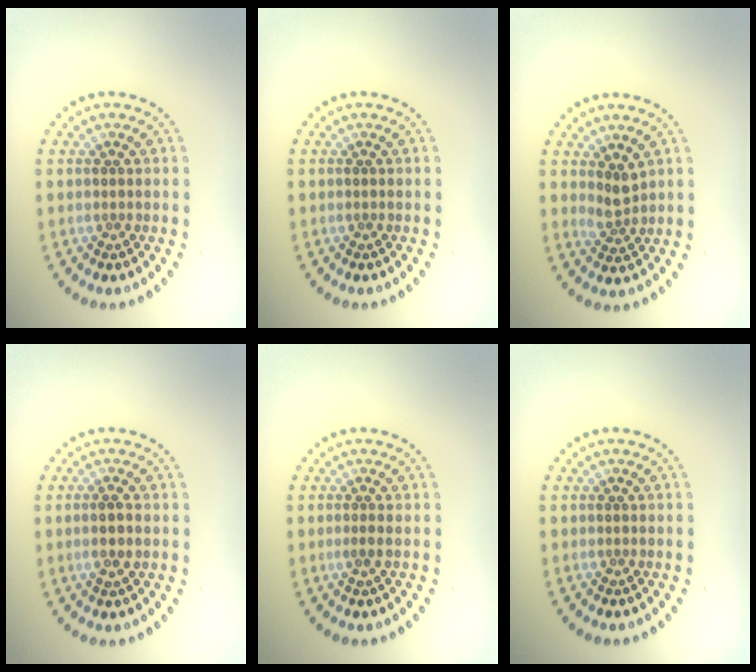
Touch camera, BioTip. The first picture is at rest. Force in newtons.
{"total": 0.0}
{"total": 2.0, "press": 1.4, "slide": 1.4}
{"total": 1.3, "press": 1.2, "slide": 0.5}
{"total": 0.5, "press": 0.3, "slide": 0.4}
{"total": 0.0}